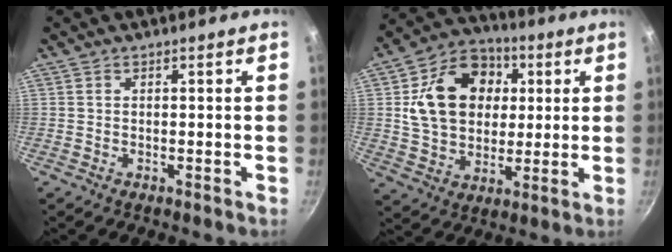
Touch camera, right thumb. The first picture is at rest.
{"total": 18.2, "force": [3.5, 14.1, 11.0], "torque": [-0.157, 0.013, 0.054]}